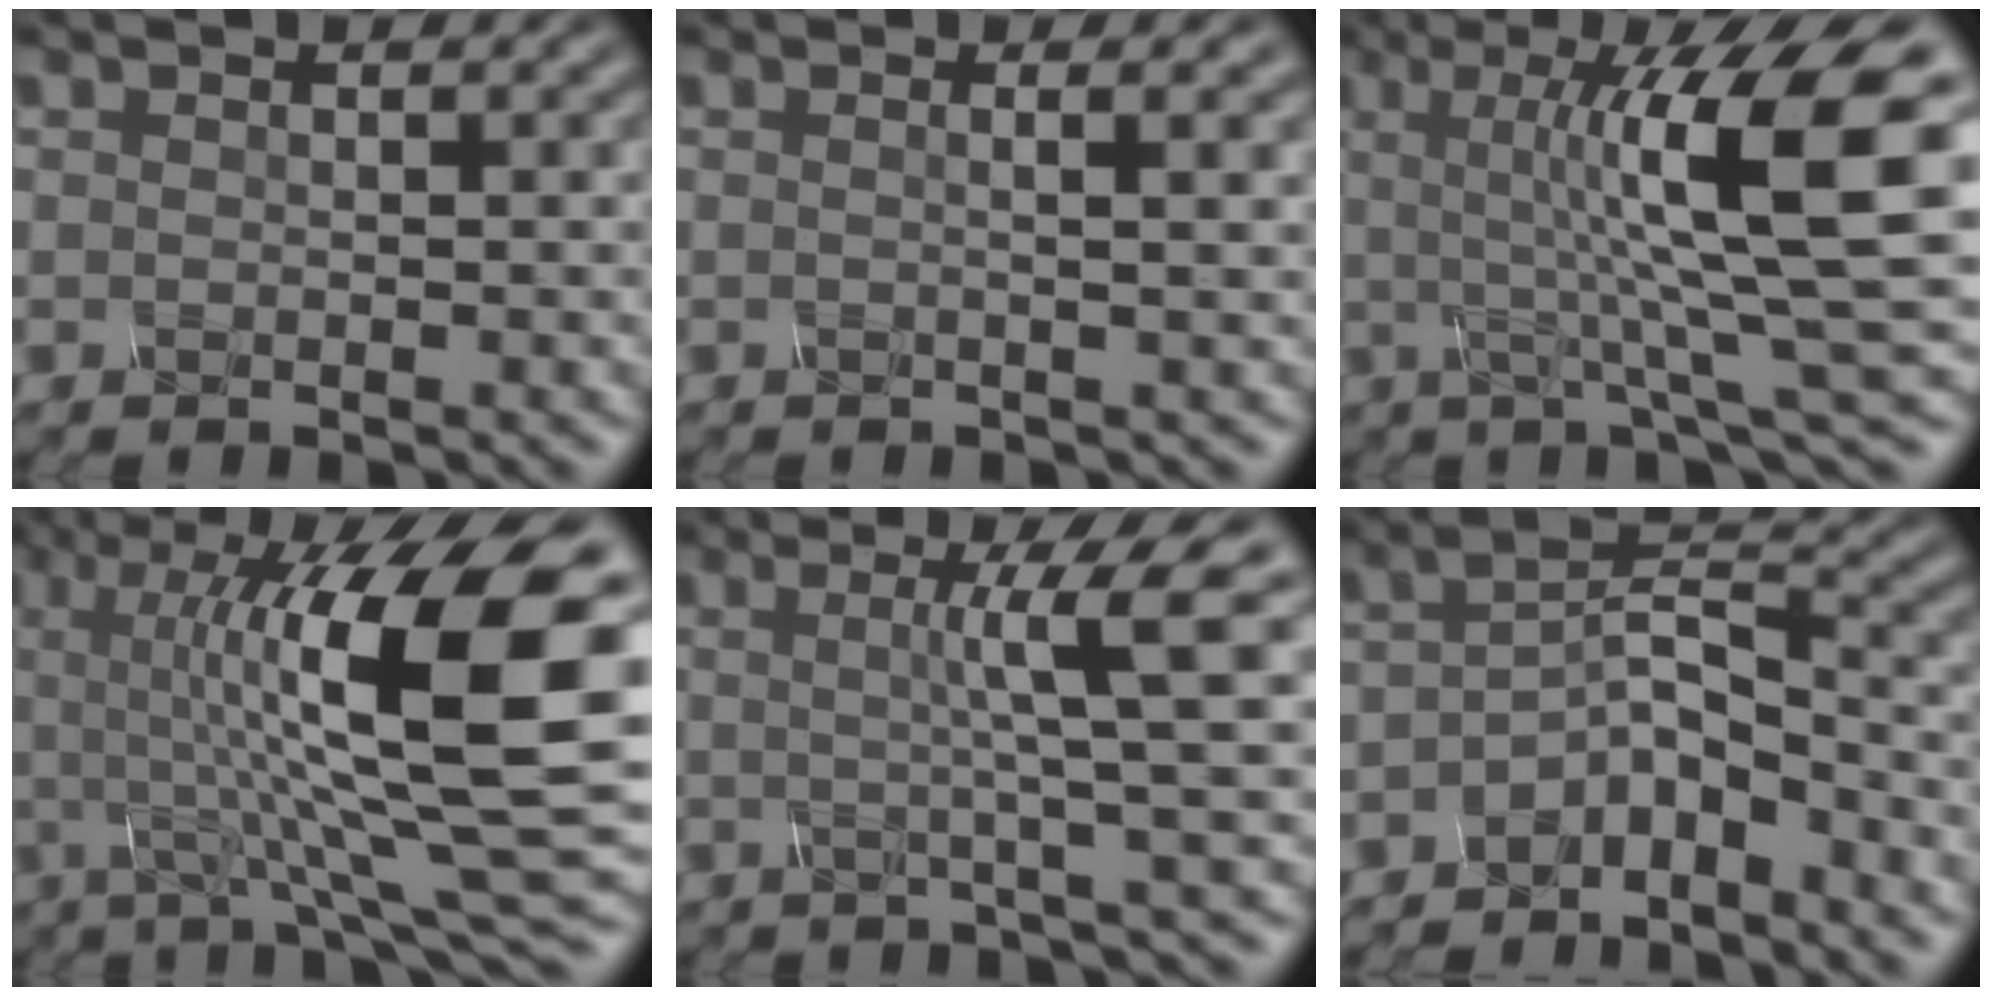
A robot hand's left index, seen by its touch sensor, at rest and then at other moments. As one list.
[{"total": 3.4, "force": [0.6, 1.4, 3.1], "torque": [-0.025, 0.013, -0.023]}, {"total": 11.6, "force": [1.6, 2.4, 11.3], "torque": [-0.166, 0.006, 0.027]}, {"total": 14.8, "force": [1.7, 3.4, 14.3], "torque": [-0.236, 0.007, 0.032]}, {"total": 6.7, "force": [0.9, 0.6, 6.6], "torque": [-0.100, 0.011, 0.015]}, {"total": 4.0, "force": [-2.5, 1.3, 2.8], "torque": [-0.053, 0.010, -0.050]}]